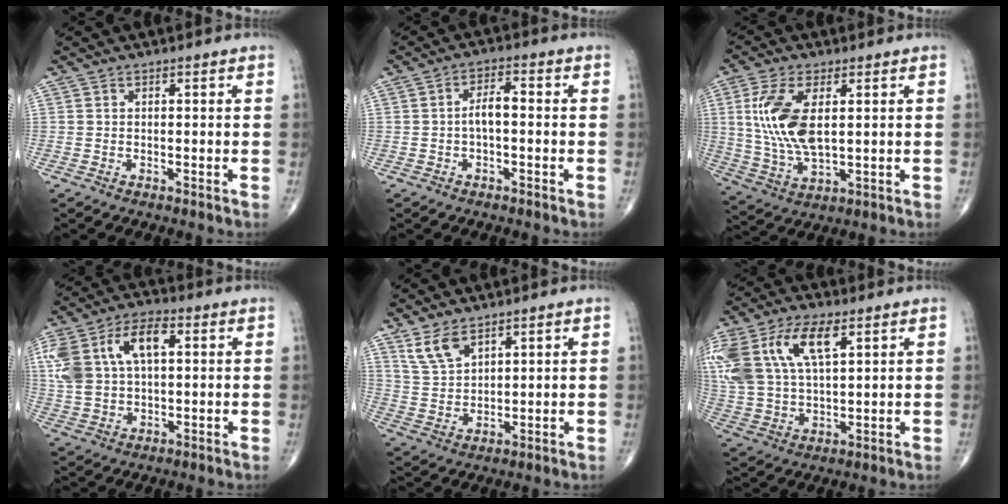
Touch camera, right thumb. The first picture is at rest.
{"total": 3.8, "force": [-0.6, 1.6, 3.4], "torque": [-0.059, 0.018, -0.014]}
{"total": 12.6, "force": [2.4, 5.8, 10.9], "torque": [-0.235, -0.010, 0.056]}
{"total": 14.9, "force": [3.6, 8.5, 11.6], "torque": [-0.234, 0.022, 0.068]}
{"total": 6.0, "force": [4.1, 2.7, 3.4], "torque": [-0.062, -0.019, 0.092]}
{"total": 20.5, "force": [8.1, 10.6, 15.5], "torque": [-0.356, 0.010, 0.156]}